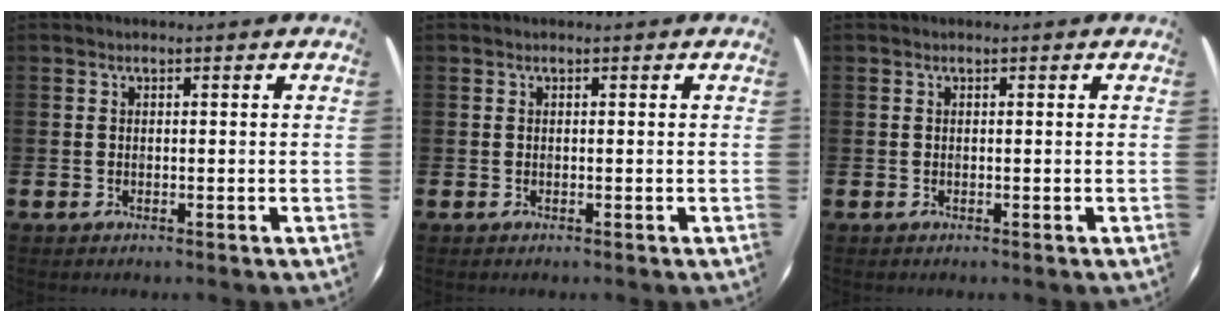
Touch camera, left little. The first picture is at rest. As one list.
[{"total": 0.0}, {"total": 0.0}]